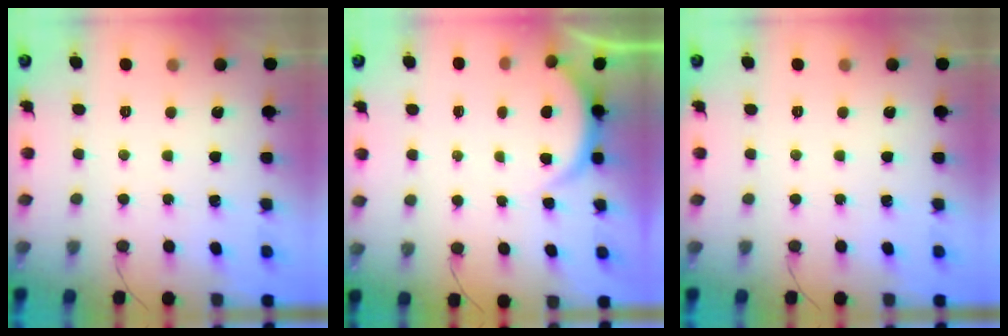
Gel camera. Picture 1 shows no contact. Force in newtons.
{"total": 2.5, "press": 2.5, "slide": 0.6}
{"total": 0.0}